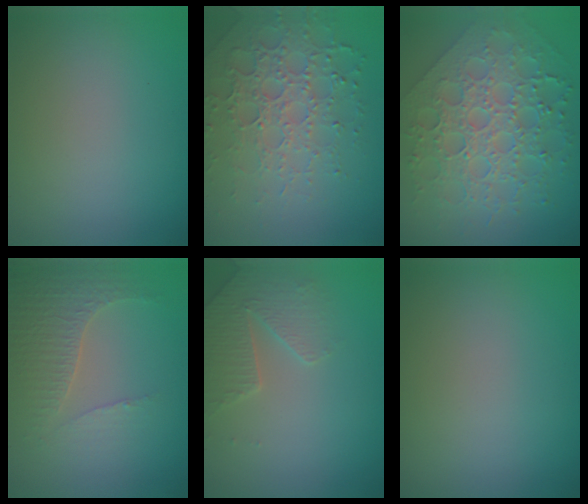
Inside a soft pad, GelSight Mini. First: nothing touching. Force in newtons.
{"total": 5.2, "press": 4.3, "slide": 2.8}
{"total": 8.4, "press": 6.2, "slide": 5.6}
{"total": 4.2, "press": 3.0, "slide": 2.9}
{"total": 3.2, "press": 3.1, "slide": 0.8}
{"total": 0.0}